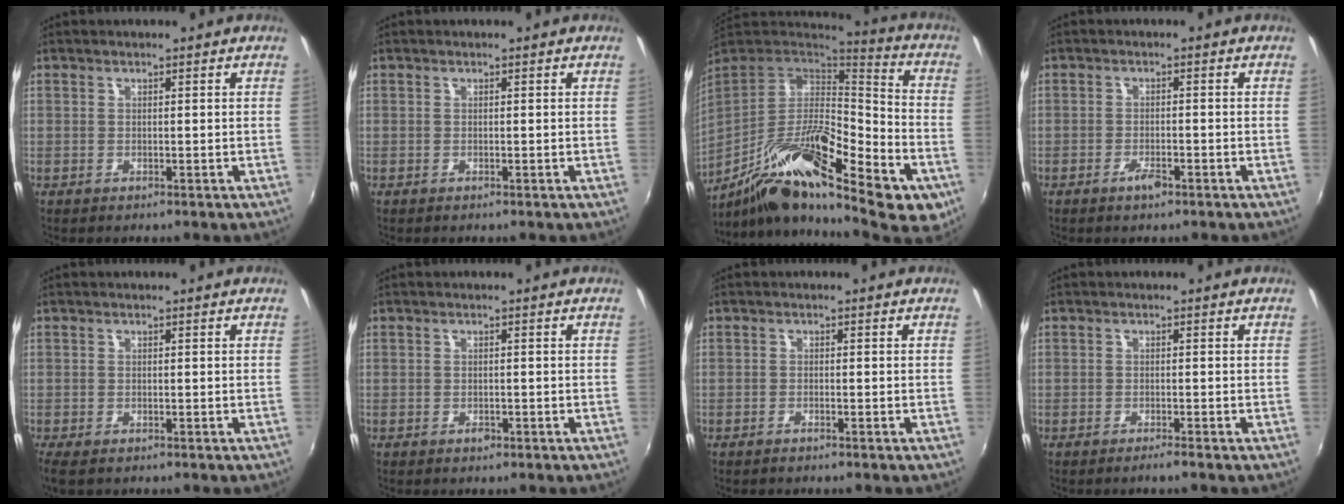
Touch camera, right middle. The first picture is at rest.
{"total": 0.0}
{"total": 28.0, "force": [-13.7, 8.9, 22.7], "torque": [-0.368, -0.031, -0.228]}
{"total": 2.5, "force": [-1.8, 0.8, 1.6], "torque": [-0.037, -0.002, -0.035]}
{"total": 2.6, "force": [-1.7, 1.1, 1.7], "torque": [-0.034, -0.014, -0.028]}
{"total": 1.1, "force": [-0.8, 0.6, 0.5], "torque": [-0.008, -0.002, -0.014]}
{"total": 0.9, "force": [-0.8, 0.0, 0.4], "torque": [-0.008, -0.002, -0.017]}
{"total": 1.2, "force": [-1.0, -0.2, 0.5], "torque": [-0.012, -0.003, -0.019]}